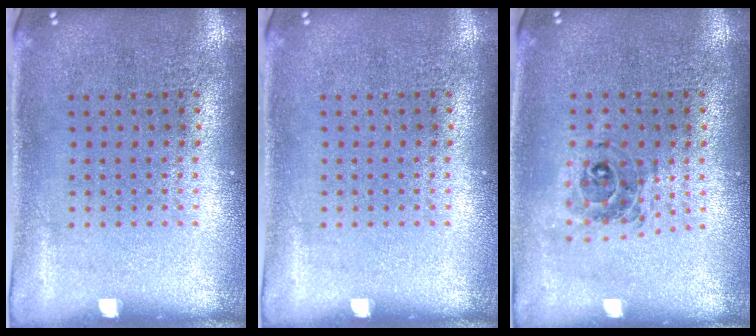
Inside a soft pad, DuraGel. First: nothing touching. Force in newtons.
{"total": 0.0}
{"total": 0.7, "press": 0.7, "slide": 0.2}